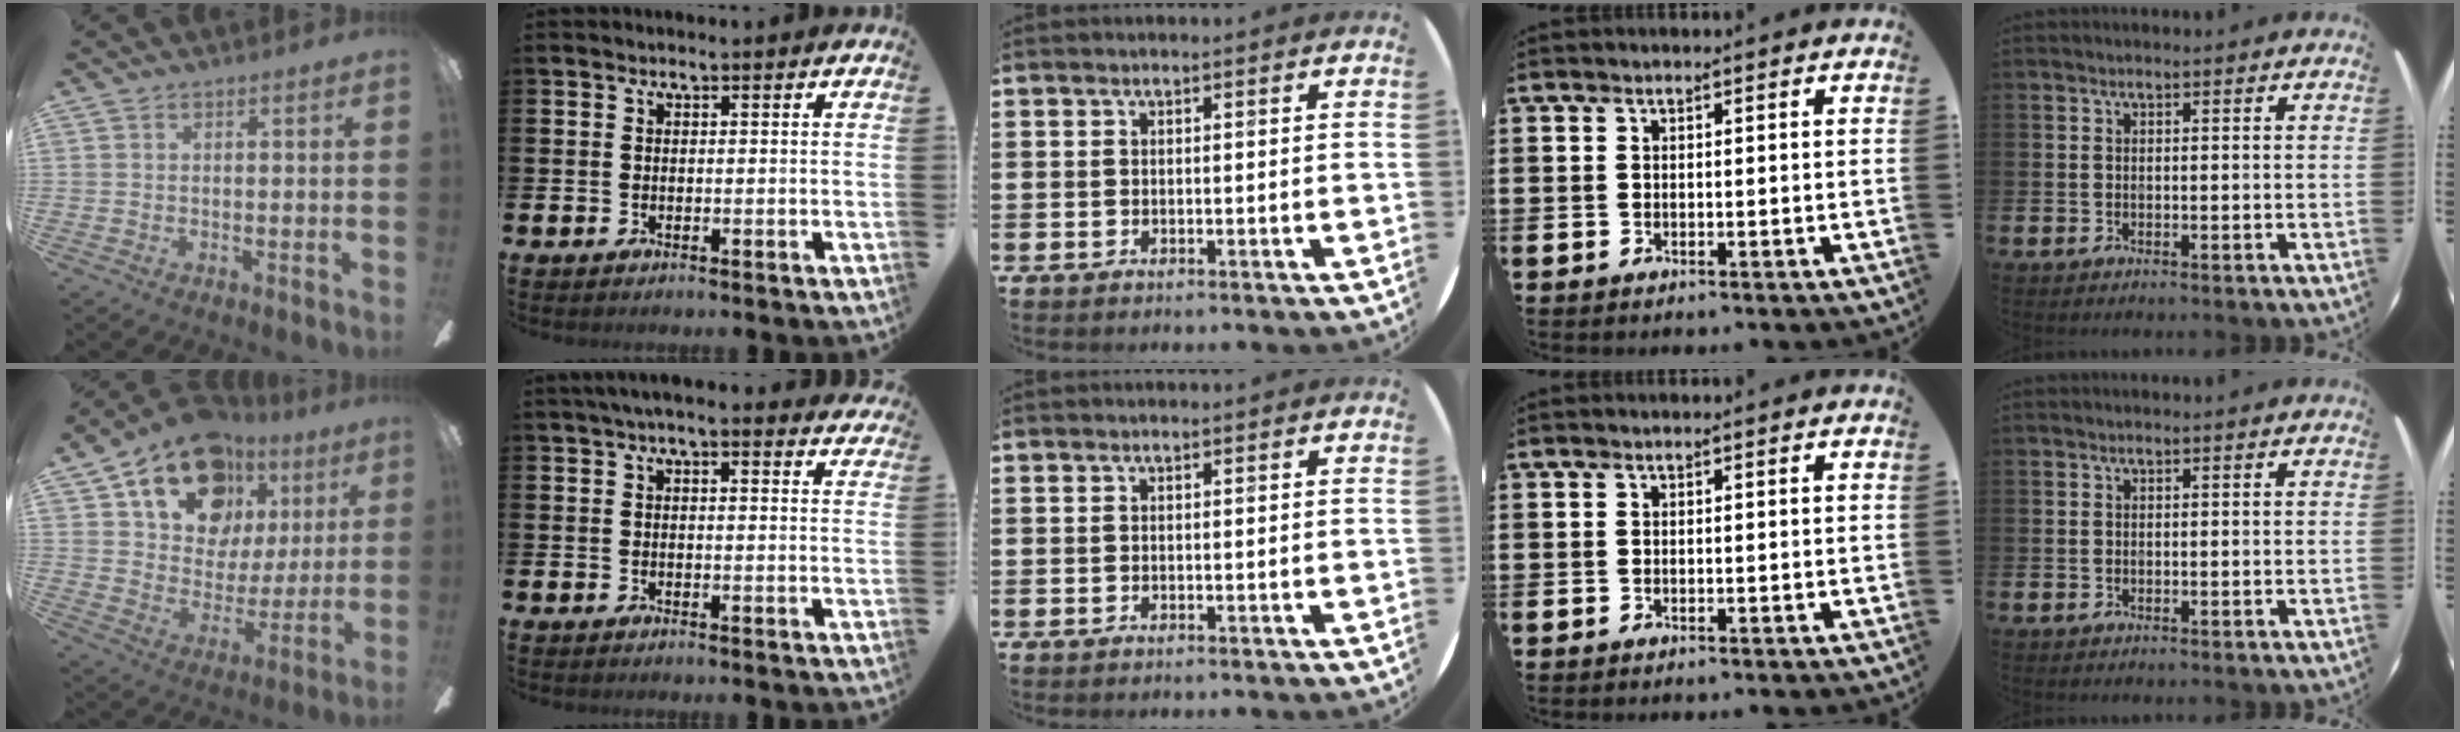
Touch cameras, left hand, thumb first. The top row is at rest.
{"thumb": {"total": 20.3, "force": [12.2, 13.2, 9.4], "torque": [-0.172, -0.056, 0.225]}, "index": {"total": 3.1, "force": [2.8, 0.5, 1.3], "torque": [-0.031, -0.004, 0.050]}}